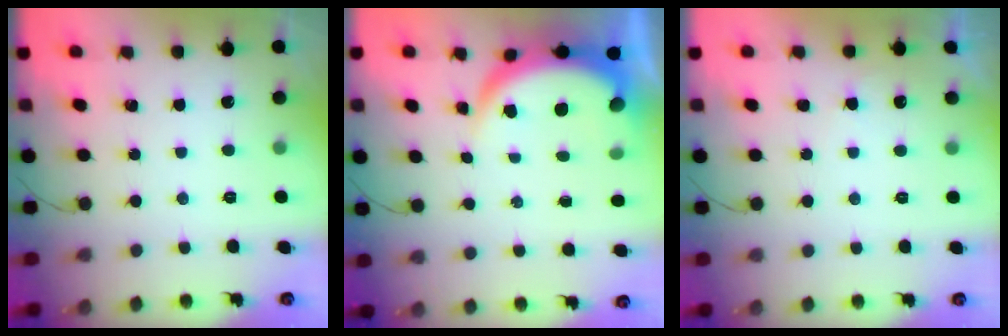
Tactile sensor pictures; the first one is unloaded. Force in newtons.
{"total": 7.0, "press": 6.9, "slide": 0.8}
{"total": 3.0, "press": 3.0, "slide": 0.0}